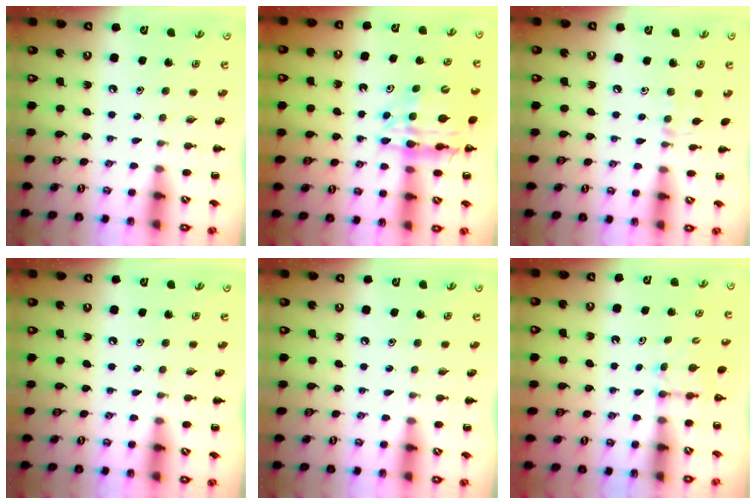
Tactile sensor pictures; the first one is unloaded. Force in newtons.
{"total": 14.4, "press": 13.9, "slide": 3.6}
{"total": 5.7, "press": 5.2, "slide": 2.1}
{"total": 0.0}
{"total": 0.0}
{"total": 2.8, "press": 2.6, "slide": 1.1}